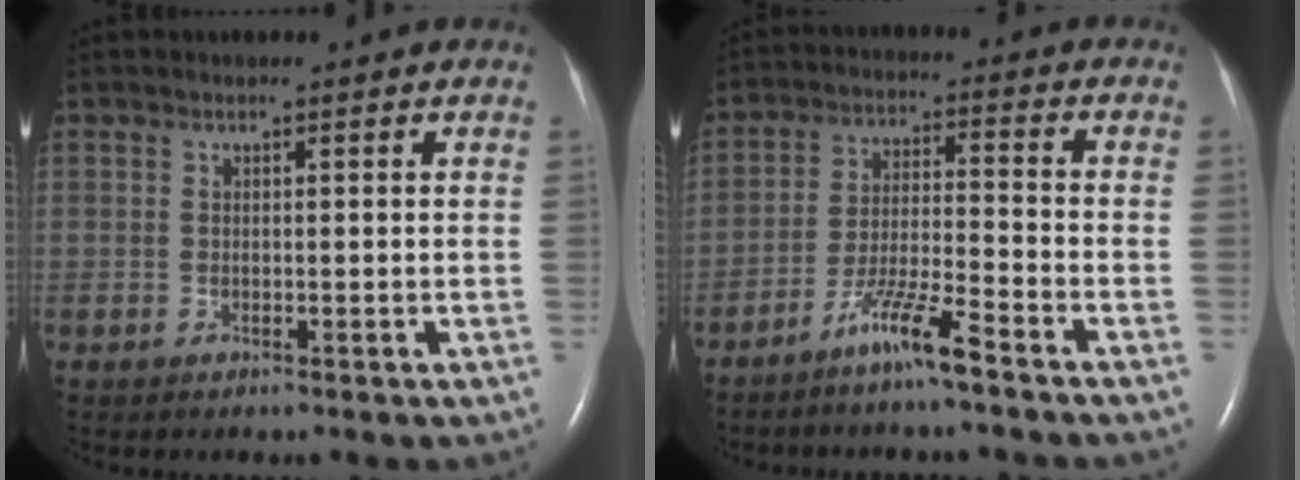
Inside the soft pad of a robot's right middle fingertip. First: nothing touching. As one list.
[{"total": 7.2, "force": [-5.4, -0.4, 4.8], "torque": [-0.094, -0.015, -0.108]}]